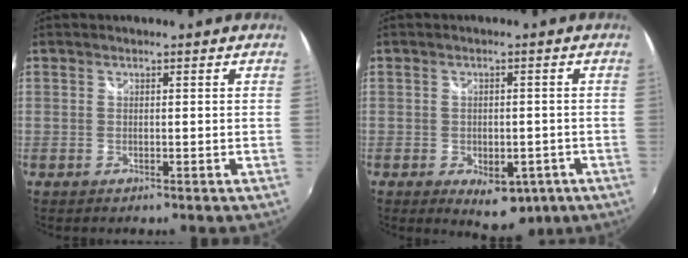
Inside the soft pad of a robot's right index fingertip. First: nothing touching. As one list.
[{"total": 8.2, "force": [-4.1, 4.8, 5.3], "torque": [-0.082, -0.012, -0.046]}]